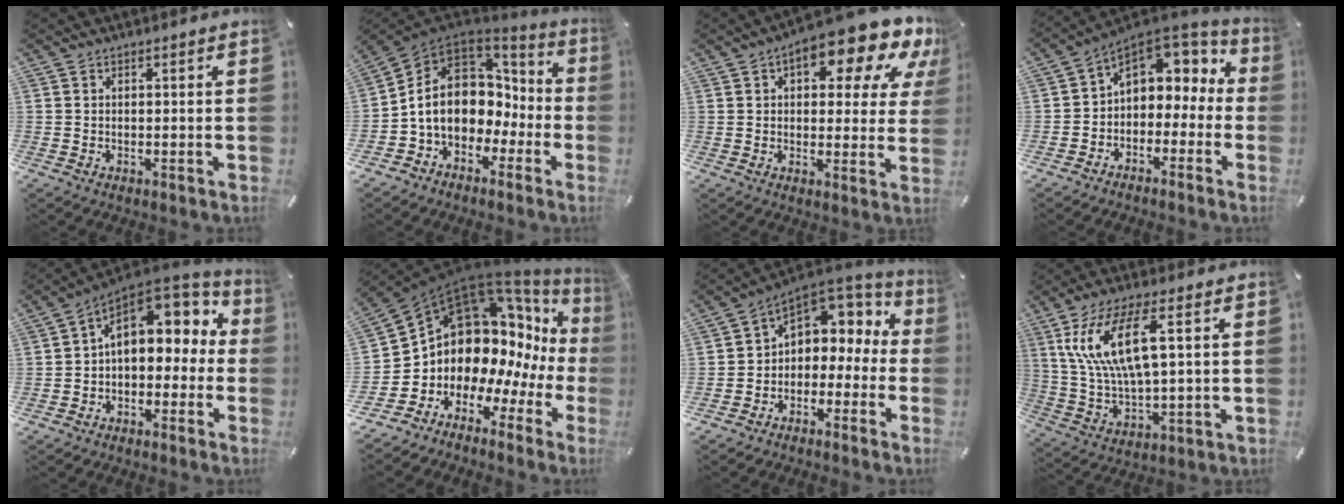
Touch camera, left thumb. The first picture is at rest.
{"total": 12.4, "force": [-0.2, 10.3, 6.8], "torque": [-0.152, -0.005, -0.004]}
{"total": 14.6, "force": [8.9, 5.8, 10.1], "torque": [-0.134, -0.067, 0.143]}
{"total": 7.3, "force": [2.8, 5.9, 3.1], "torque": [-0.052, -0.027, 0.056]}
{"total": 10.9, "force": [3.7, 7.7, 6.8], "torque": [-0.107, -0.022, 0.066]}
{"total": 13.3, "force": [4.7, 10.3, 7.0], "torque": [-0.130, -0.090, 0.093]}
{"total": 5.9, "force": [2.1, 5.1, 2.0], "torque": [-0.039, -0.027, 0.043]}
{"total": 13.6, "force": [5.2, 4.6, 11.7], "torque": [-0.259, 0.002, 0.088]}